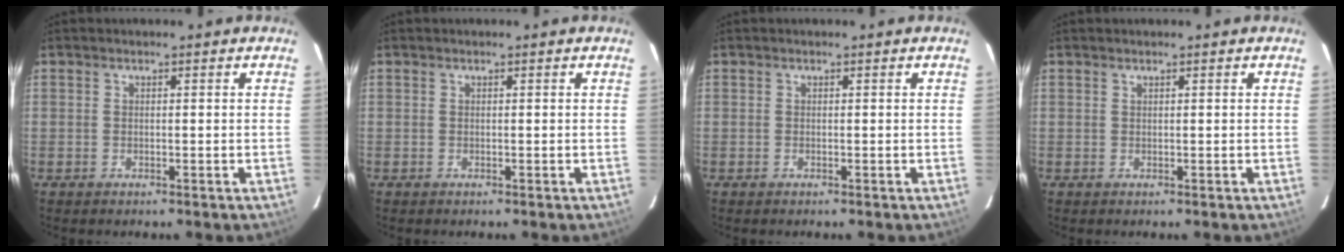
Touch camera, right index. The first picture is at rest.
{"total": 0.0}
{"total": 0.0}
{"total": 0.0}